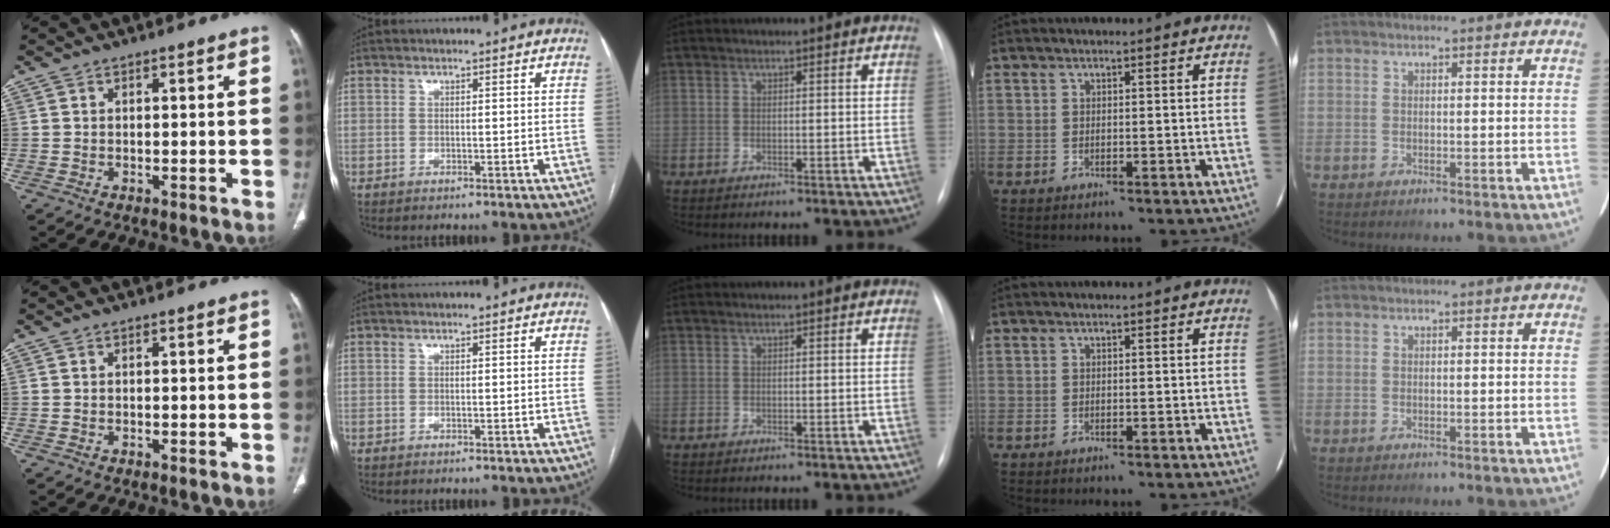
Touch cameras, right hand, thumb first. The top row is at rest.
{}